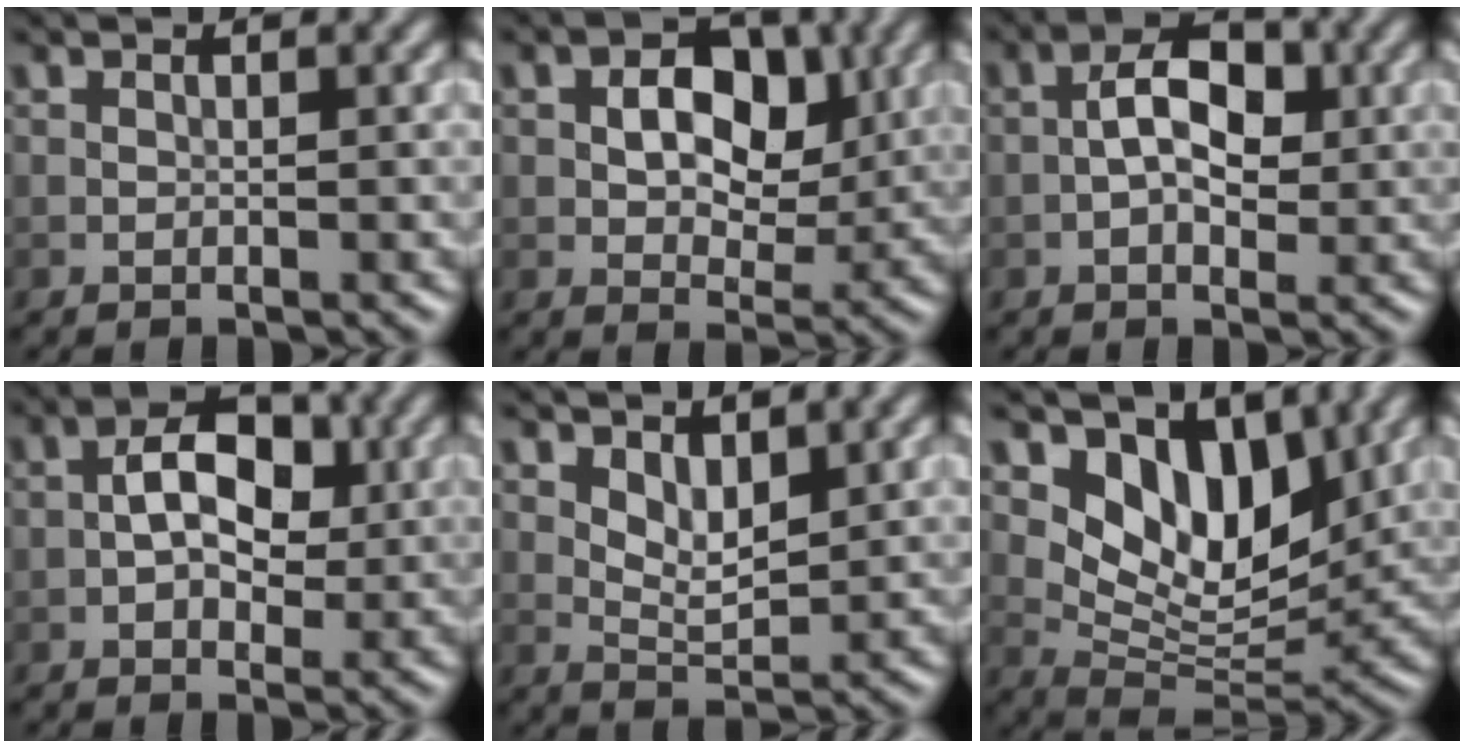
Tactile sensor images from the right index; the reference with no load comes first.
{"total": 5.9, "force": [0.8, 4.0, 4.3], "torque": [-0.059, -0.001, 0.006]}
{"total": 4.6, "force": [-0.3, 2.6, 3.8], "torque": [-0.061, 0.009, -0.010]}
{"total": 5.3, "force": [0.0, 3.3, 4.2], "torque": [-0.061, 0.008, -0.006]}
{"total": 2.7, "force": [1.2, 1.4, 2.0], "torque": [-0.039, -0.007, 0.028]}
{"total": 7.6, "force": [3.6, 4.4, 5.0], "torque": [-0.079, -0.021, 0.064]}